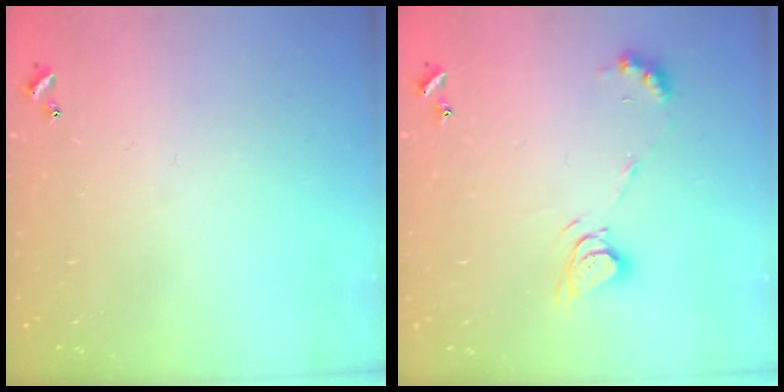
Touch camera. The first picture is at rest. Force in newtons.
{"total": 7.6, "press": 7.6, "slide": 0.6}